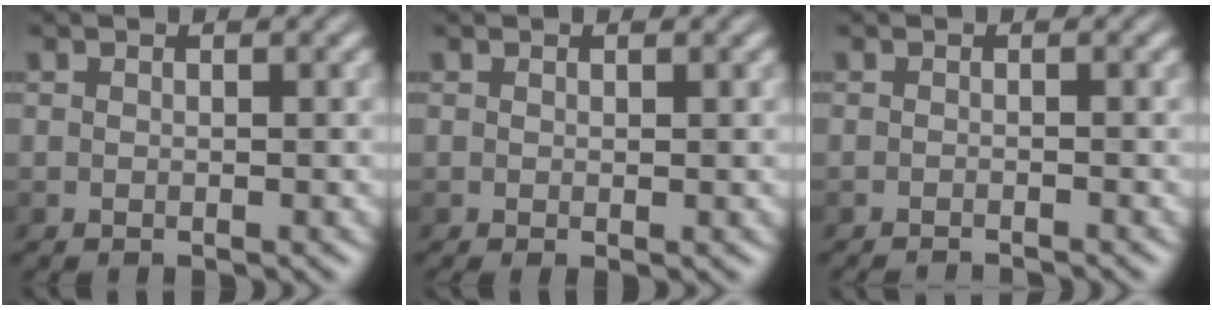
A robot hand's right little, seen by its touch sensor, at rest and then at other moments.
{"total": 0.5, "force": [0.1, 0.1, 0.5], "torque": [-0.008, -0.001, 0.001]}
{"total": 2.3, "force": [-2.1, 0.3, 0.7], "torque": [-0.003, -0.001, -0.034]}